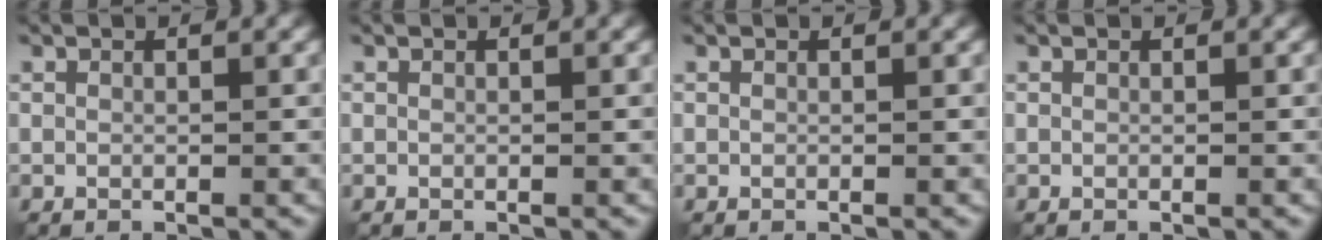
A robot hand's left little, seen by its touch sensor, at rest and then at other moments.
{"total": 0.0}
{"total": 0.0}
{"total": 0.0}